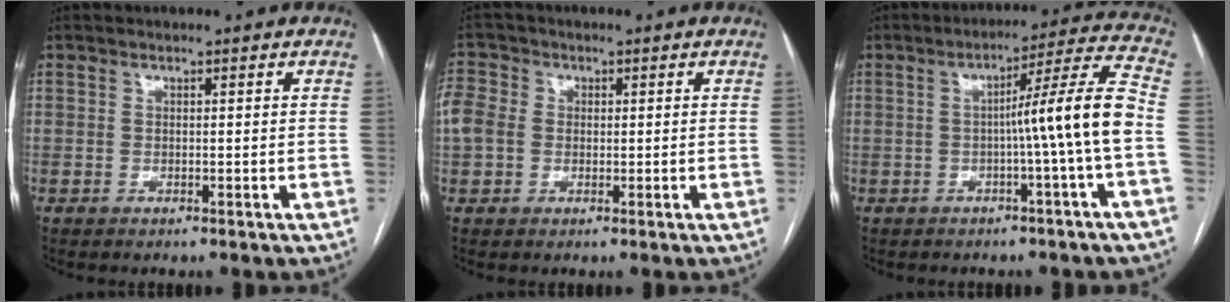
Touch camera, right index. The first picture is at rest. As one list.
[{"total": 5.8, "force": [0.3, 5.1, 2.9], "torque": [-0.078, 0.025, 0.005]}, {"total": 10.3, "force": [-1.8, -2.1, 9.9], "torque": [-0.141, 0.020, -0.026]}]